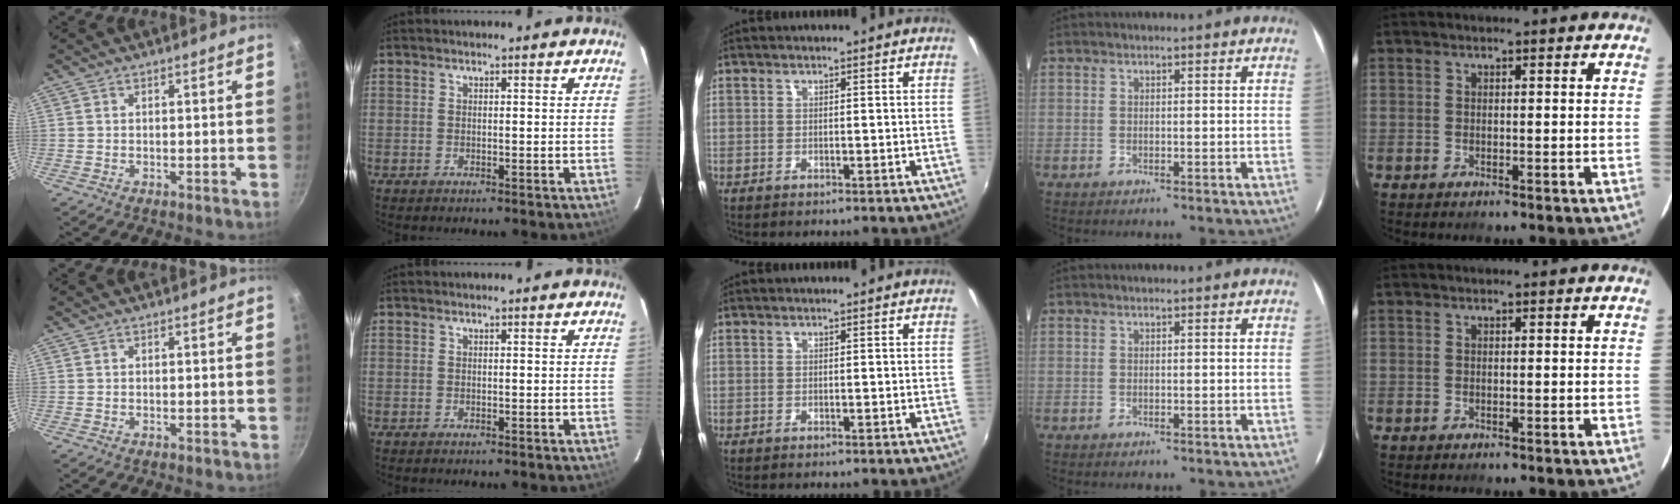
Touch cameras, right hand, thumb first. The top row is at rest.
{}